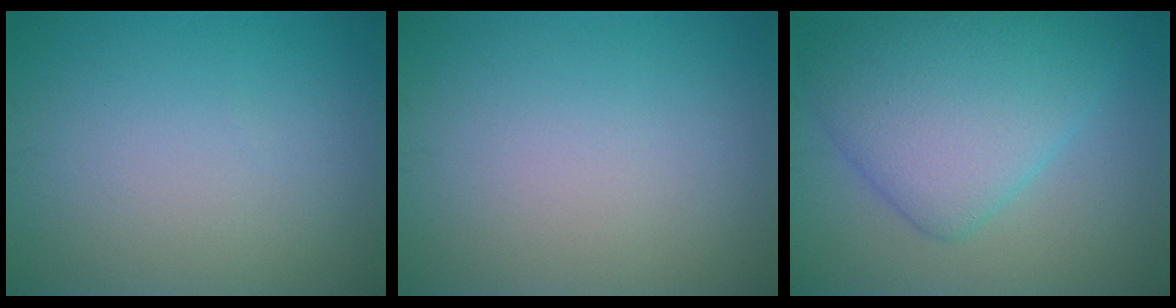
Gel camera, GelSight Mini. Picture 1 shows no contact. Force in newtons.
{"total": 0.0}
{"total": 7.7, "press": 7.7, "slide": 0.1}